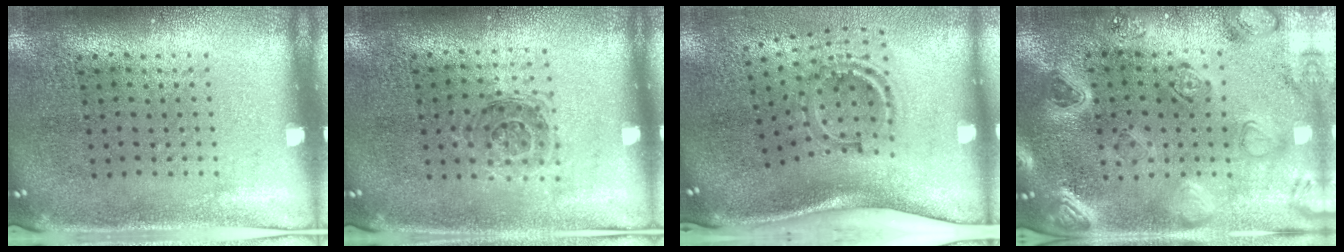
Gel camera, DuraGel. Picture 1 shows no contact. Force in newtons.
{"total": 1.1, "press": 1.0, "slide": 0.4}
{"total": 2.0, "press": 1.2, "slide": 1.7}
{"total": 2.2, "press": 2.2, "slide": 0.4}